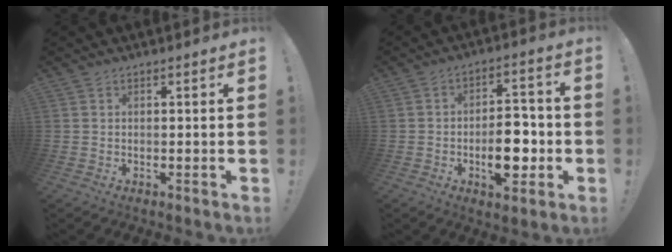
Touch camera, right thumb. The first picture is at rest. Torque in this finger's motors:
{"motor_torque": [1.55, 1.18, -0.13, 0.12, 0.02]}